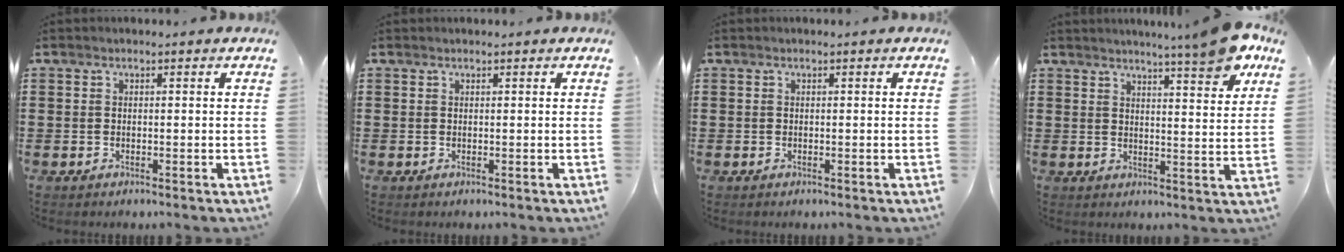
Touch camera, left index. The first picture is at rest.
{"total": 0.0}
{"total": 0.0}
{"total": 7.3, "force": [6.2, 0.2, 3.8], "torque": [-0.061, -0.033, 0.104]}